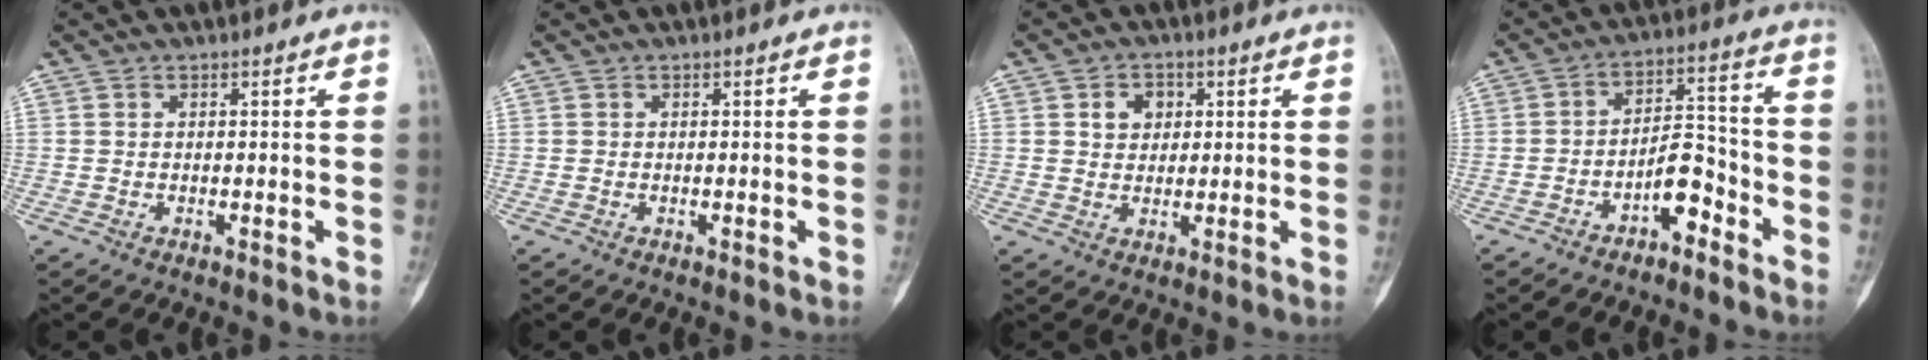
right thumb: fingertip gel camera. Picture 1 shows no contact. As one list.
[{"total": 0.0}, {"total": 4.3, "force": [1.3, 3.5, 2.2], "torque": [-0.009, -0.002, 0.019]}, {"total": 7.3, "force": [-4.2, 3.5, 4.9], "torque": [-0.063, 0.050, -0.073]}]